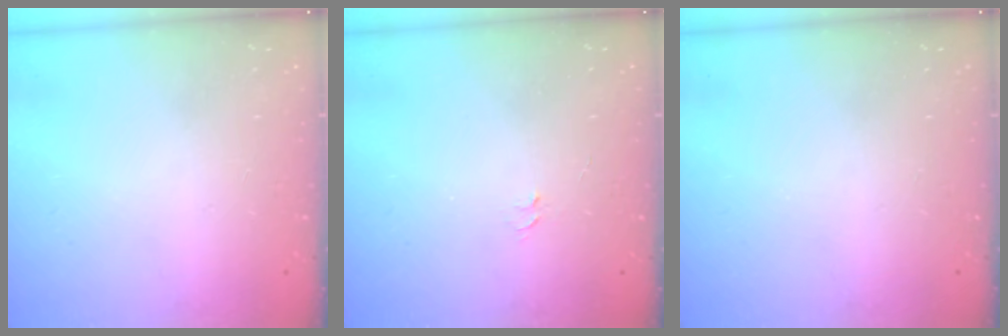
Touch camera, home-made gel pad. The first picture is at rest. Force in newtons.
{"total": 3.5, "press": 3.5, "slide": 0.3}
{"total": 0.0}